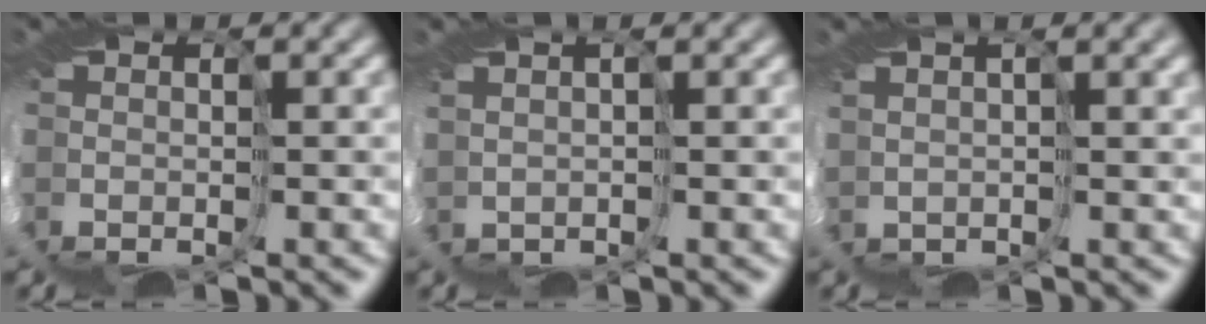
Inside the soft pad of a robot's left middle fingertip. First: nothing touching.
{"total": 2.2, "force": [0.9, -1.3, -1.5], "torque": [0.029, 0.004, 0.022]}
{"total": 2.5, "force": [1.7, -1.6, -0.9], "torque": [0.012, 0.010, 0.031]}